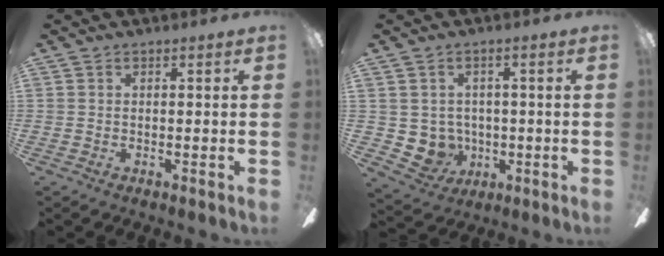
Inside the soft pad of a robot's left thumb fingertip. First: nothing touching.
{"total": 6.2, "force": [0.9, 6.1, 1.1], "torque": [-0.046, -0.015, 0.021]}